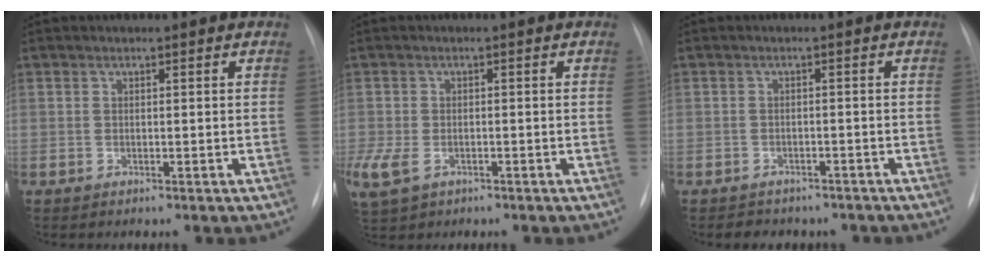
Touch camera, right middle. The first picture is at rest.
{"total": 8.5, "force": [-4.0, 5.5, 5.0], "torque": [-0.135, -0.010, -0.065]}
{"total": 6.2, "force": [-5.3, 2.9, 1.5], "torque": [-0.022, 0.010, -0.057]}